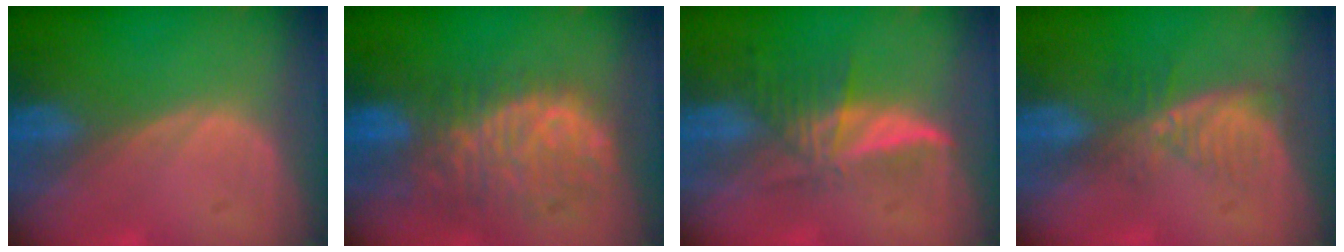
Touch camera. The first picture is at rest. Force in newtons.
{"total": 11.1, "press": 9.6, "slide": 5.5}
{"total": 6.0, "press": 5.3, "slide": 2.8}
{"total": 5.5, "press": 4.6, "slide": 3.0}